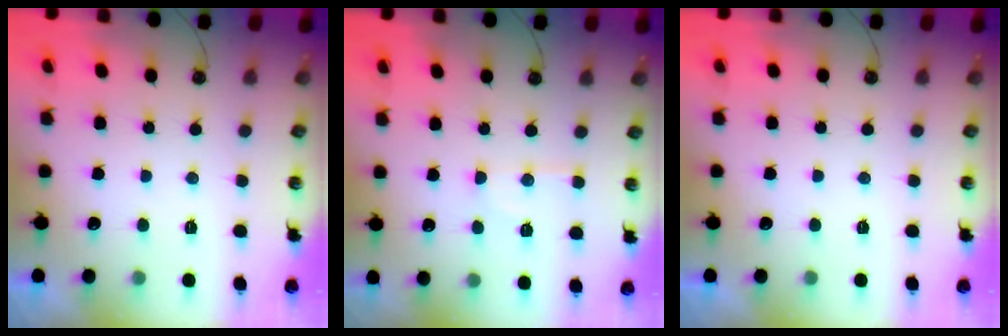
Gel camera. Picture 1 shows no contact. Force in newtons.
{"total": 8.4, "press": 8.3, "slide": 0.7}
{"total": 0.0}